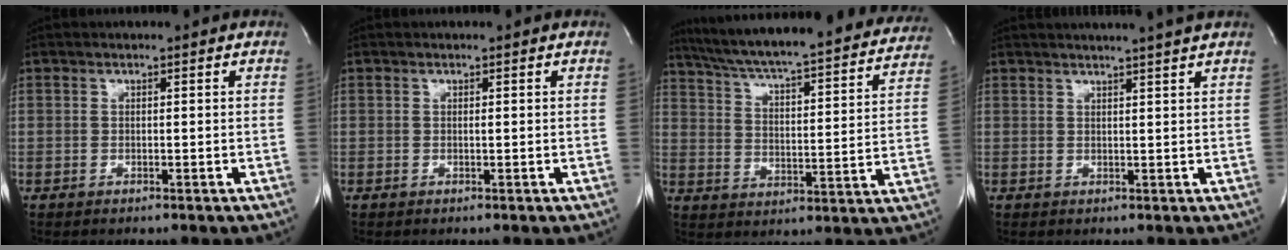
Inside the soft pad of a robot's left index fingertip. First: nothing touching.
{"total": 0.0}
{"total": 31.5, "force": [28.2, 4.1, 13.3], "torque": [-0.220, -0.049, 0.362]}
{"total": 7.0, "force": [6.3, -1.3, 2.9], "torque": [-0.038, 0.009, 0.070]}